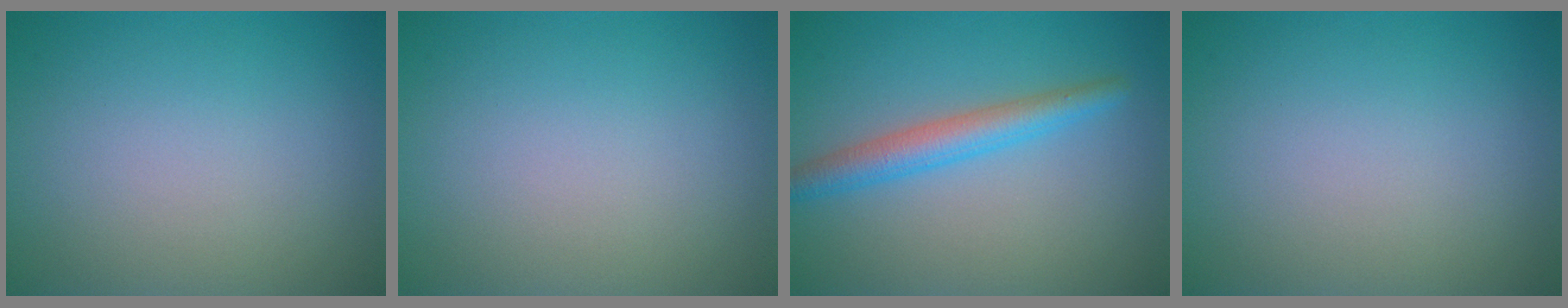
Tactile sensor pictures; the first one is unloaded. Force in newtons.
{"total": 0.0}
{"total": 3.4, "press": 3.4, "slide": 0.0}
{"total": 0.0}